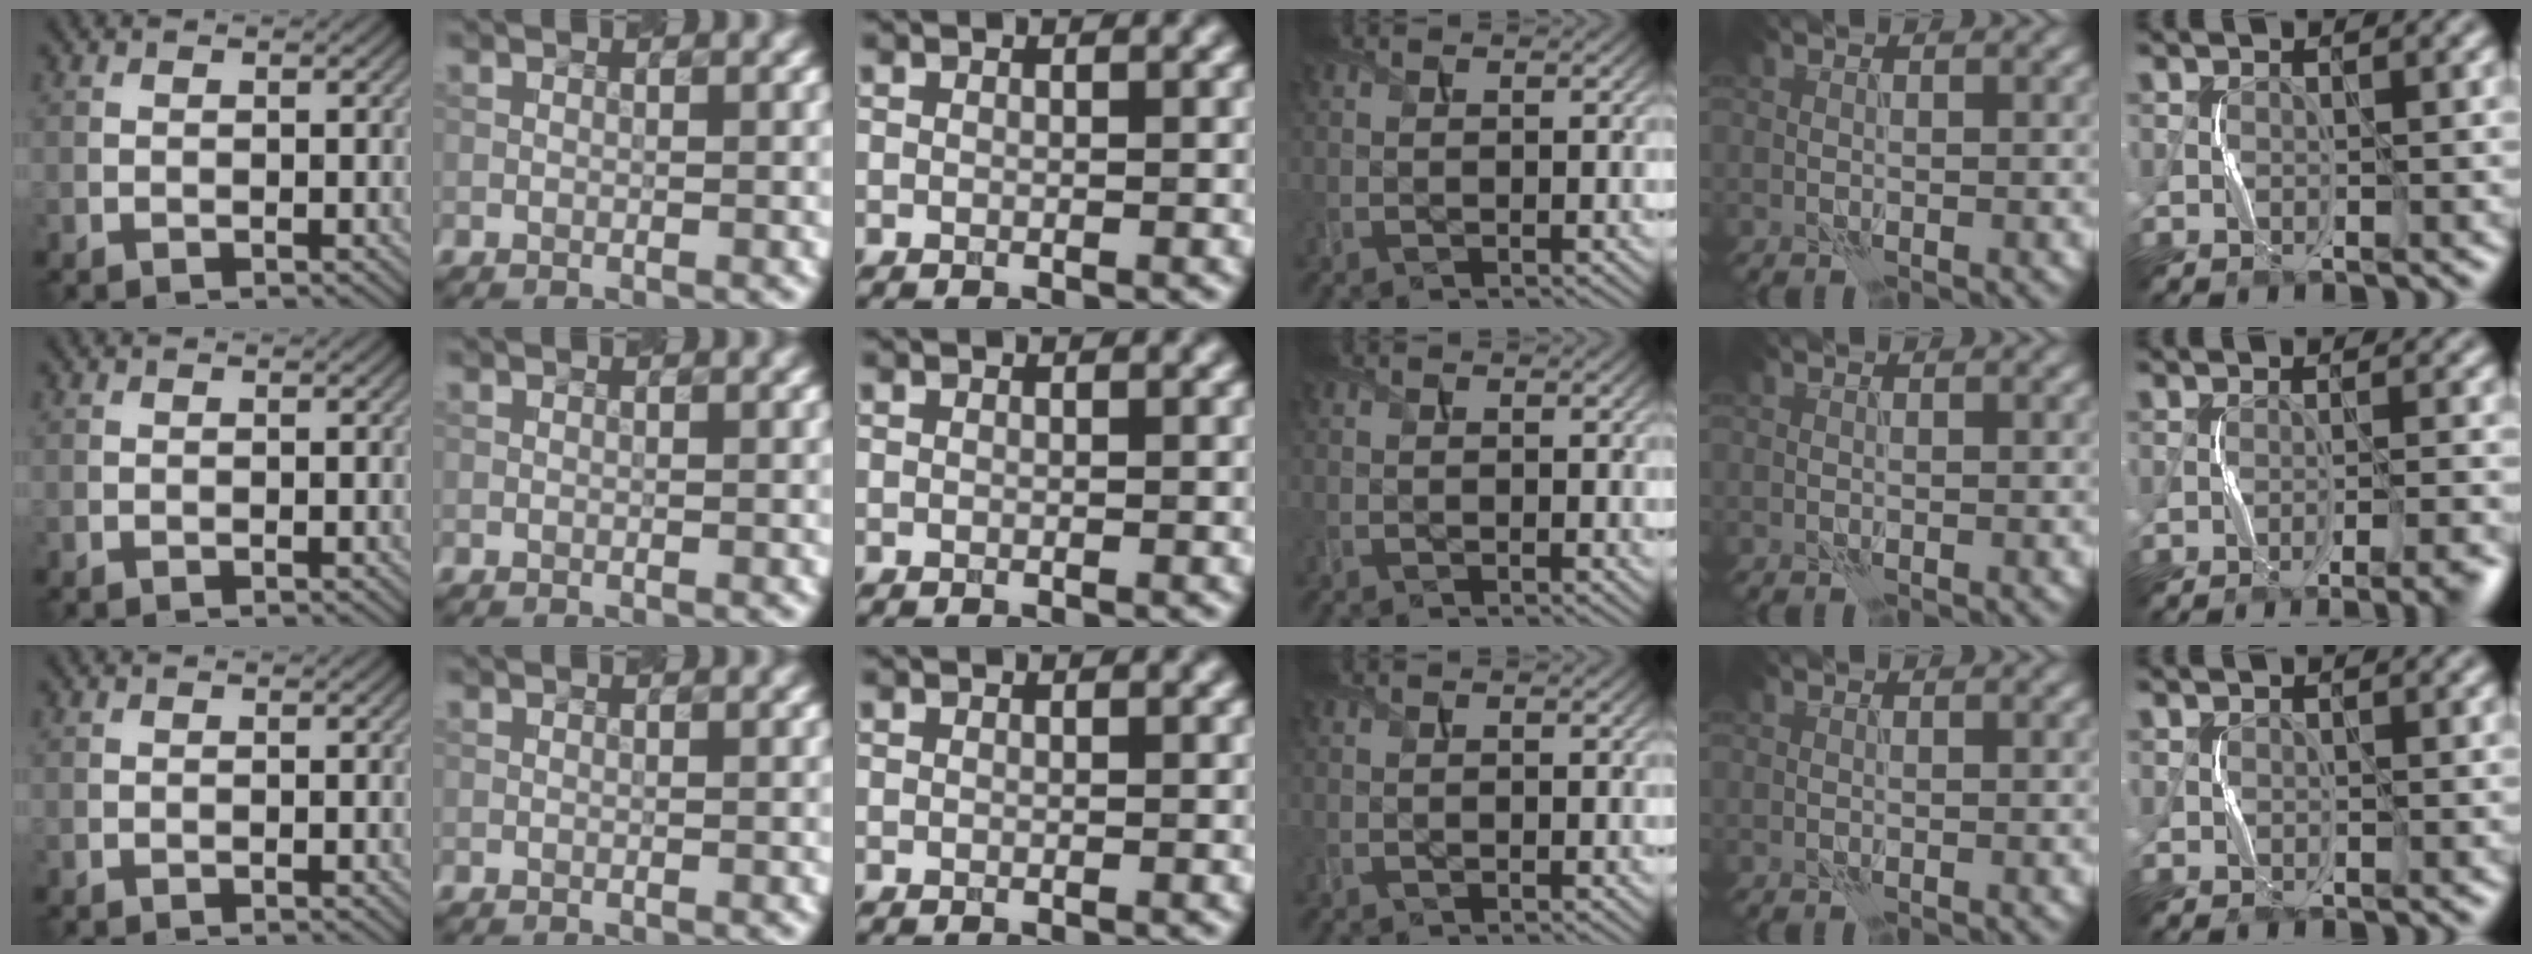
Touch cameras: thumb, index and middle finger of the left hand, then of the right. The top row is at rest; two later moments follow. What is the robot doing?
{"motion": "squeeze", "object": "paper clamp"}